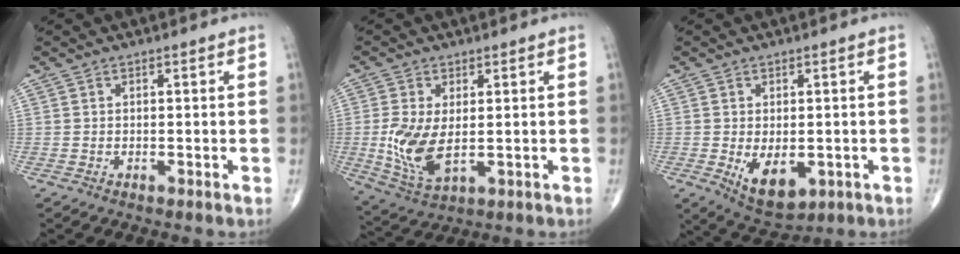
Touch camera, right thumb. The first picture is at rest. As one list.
[{"total": 7.9, "force": [-0.2, 4.2, 6.7], "torque": [-0.141, -0.015, 0.006]}, {"total": 8.0, "force": [-1.8, 4.6, 6.3], "torque": [-0.084, -0.013, -0.013]}]